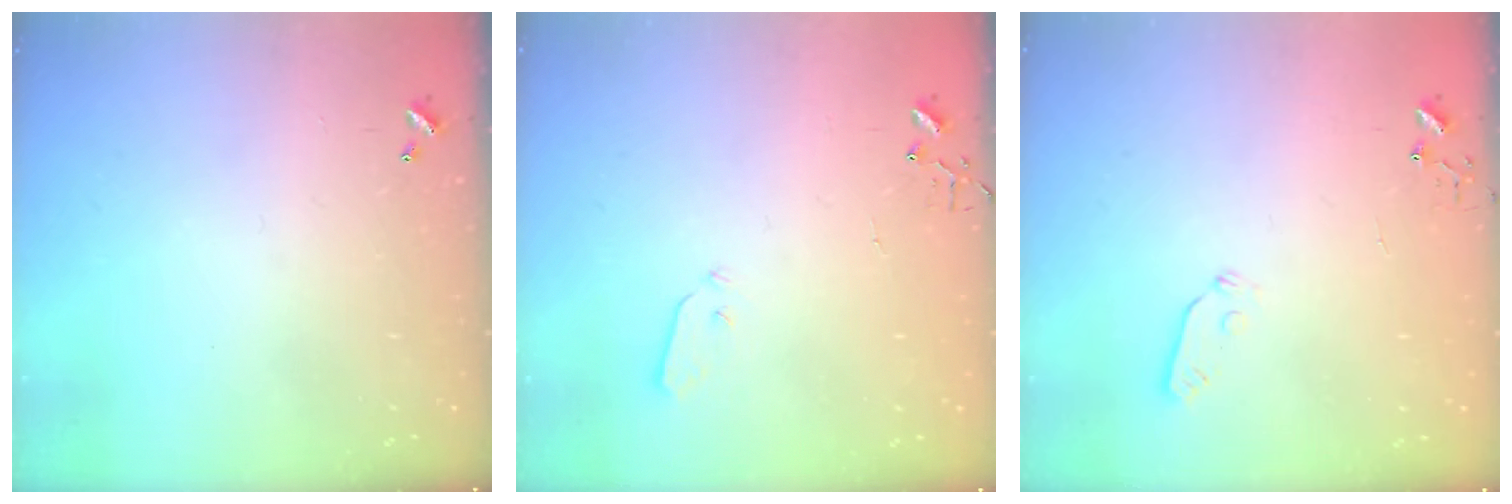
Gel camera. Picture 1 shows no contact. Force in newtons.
{"total": 3.7, "press": 3.7, "slide": 0.1}
{"total": 3.7, "press": 3.7, "slide": 0.4}